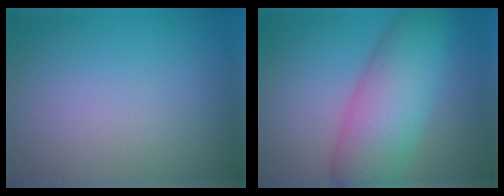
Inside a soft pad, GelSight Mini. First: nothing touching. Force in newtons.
{"total": 7.9, "press": 7.9, "slide": 0.1}